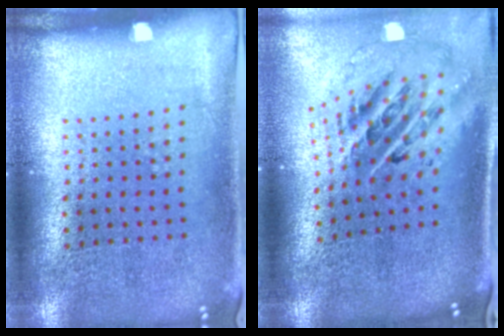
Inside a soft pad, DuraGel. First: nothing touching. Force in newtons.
{"total": 2.8, "press": 1.9, "slide": 2.0}